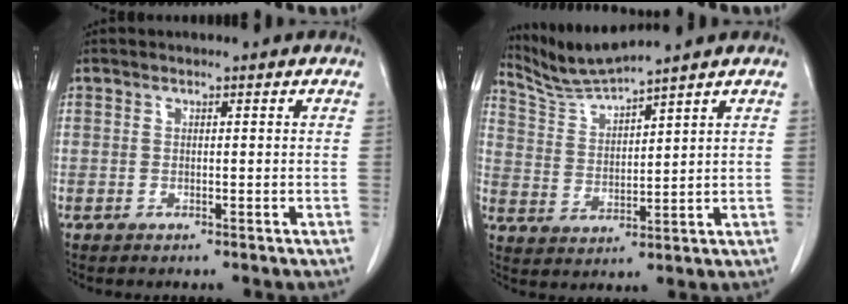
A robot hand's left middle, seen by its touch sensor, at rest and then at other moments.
{"total": 6.1, "force": [5.8, -1.7, 0.4], "torque": [-0.029, -0.011, 0.130]}